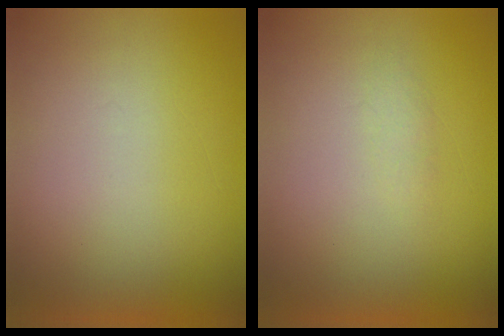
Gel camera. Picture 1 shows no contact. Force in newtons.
{"total": 1.2}